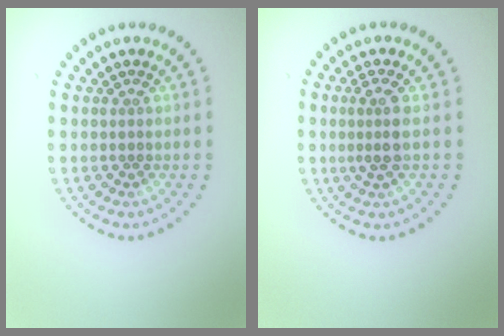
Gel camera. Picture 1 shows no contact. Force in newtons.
{"total": 2.1, "press": 1.7, "slide": 1.1}